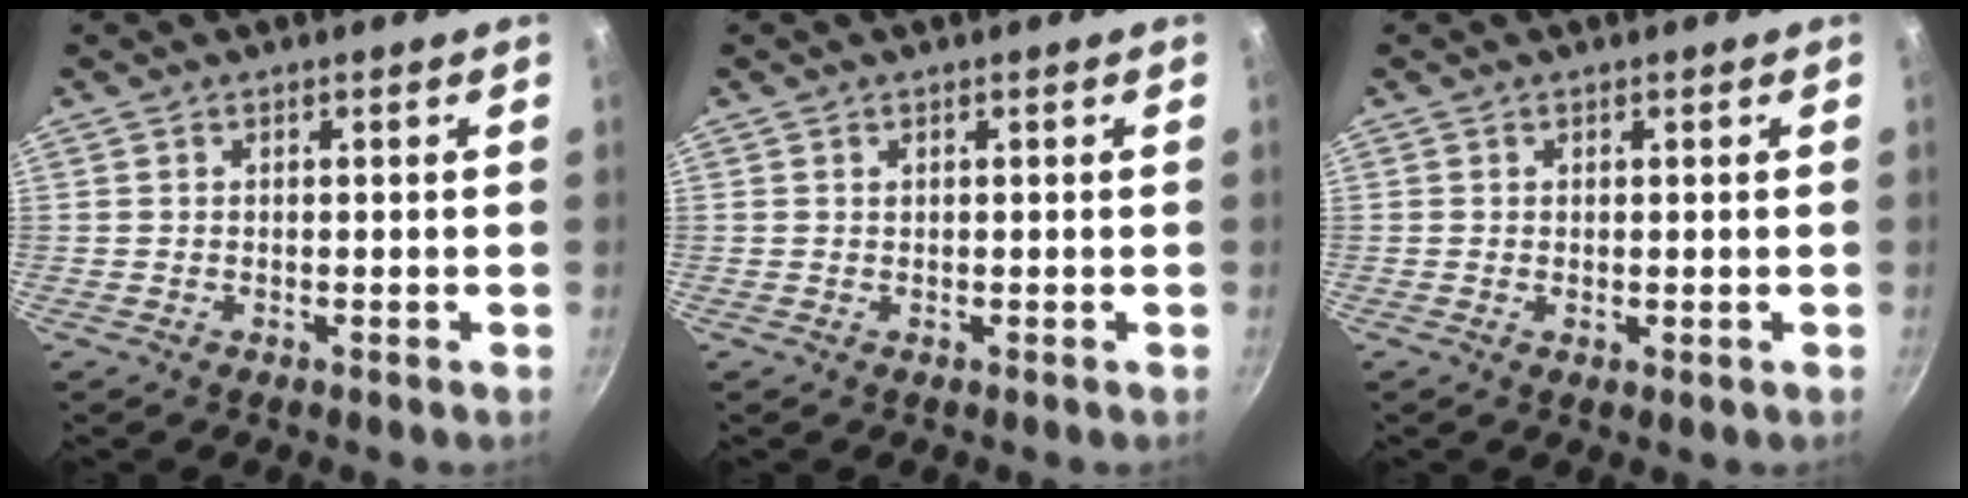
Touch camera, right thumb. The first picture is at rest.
{"total": 0.0}
{"total": 0.6, "force": [0.2, 0.3, 0.5], "torque": [-0.007, -0.006, 0.000]}